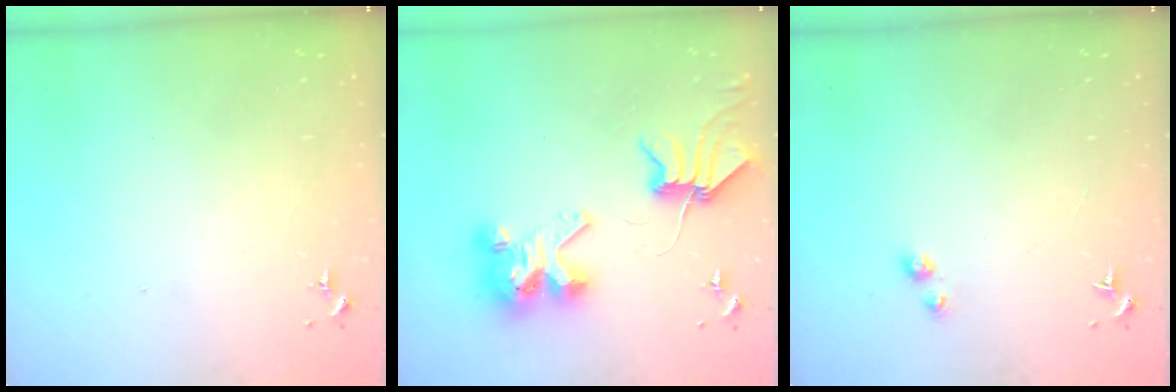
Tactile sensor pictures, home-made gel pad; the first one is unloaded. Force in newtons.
{"total": 9.3, "press": 9.2, "slide": 1.3}
{"total": 2.8, "press": 2.8, "slide": 0.2}